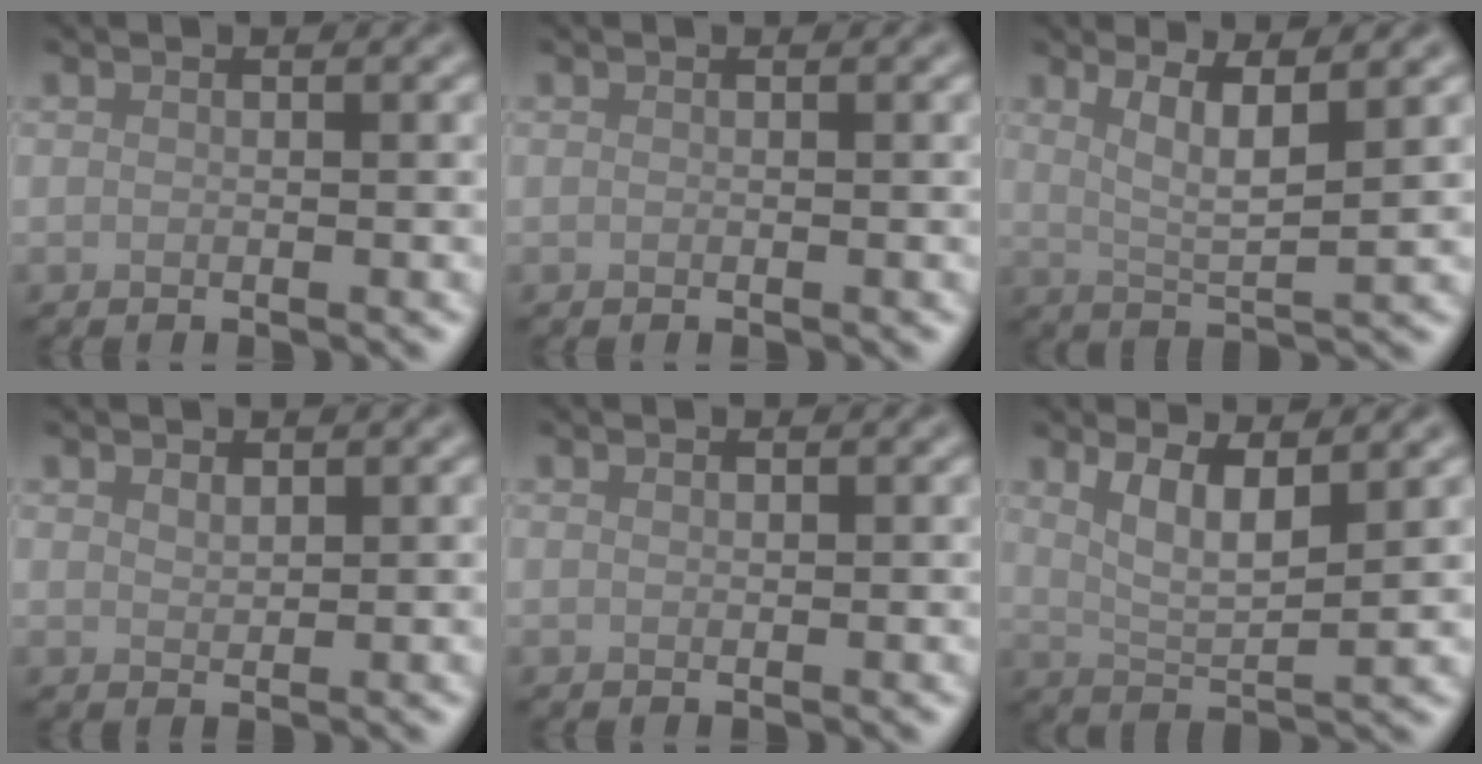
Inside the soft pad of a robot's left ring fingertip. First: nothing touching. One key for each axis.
{"total": 0.0}
{"total": 4.1, "fx": 1.8, "fy": 0.9, "fz": 3.6, "tx": -0.062, "ty": -0.007, "tz": 0.035}
{"total": 0.9, "fx": 0.7, "fy": 0.4, "fz": 0.4, "tx": -0.010, "ty": -0.001, "tz": 0.017}
{"total": 0.0}
{"total": 3.9, "fx": 2.0, "fy": 1.0, "fz": 3.2, "tx": -0.063, "ty": -0.008, "tz": 0.039}